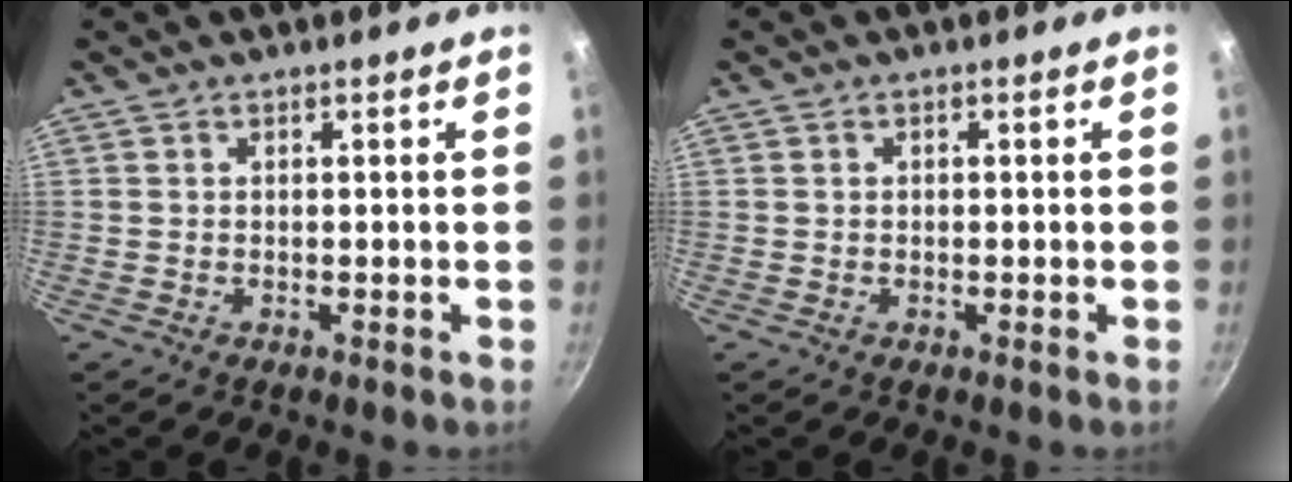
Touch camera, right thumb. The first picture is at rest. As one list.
[{"total": 0.6, "force": [0.1, 0.5, 0.3], "torque": [-0.004, 0.005, 0.002]}]